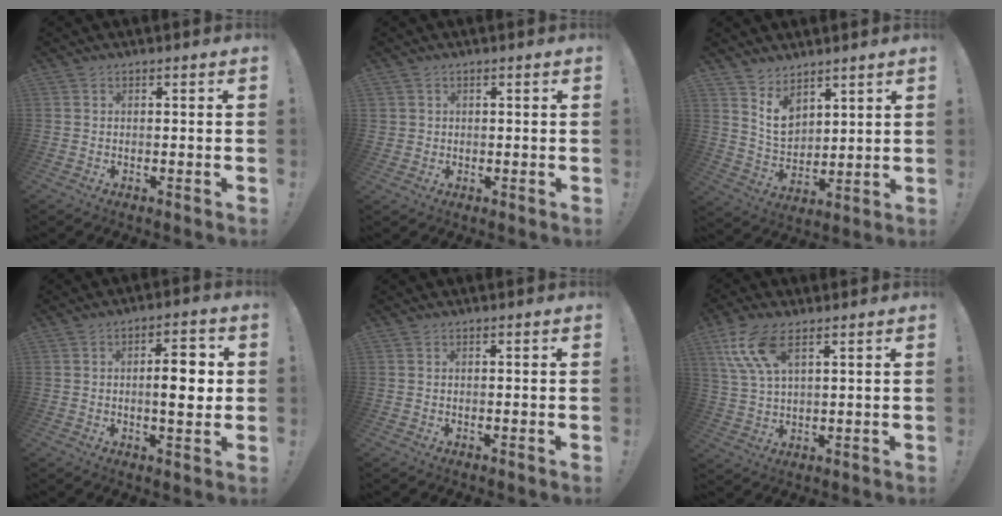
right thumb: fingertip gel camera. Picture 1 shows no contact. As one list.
[{"total": 2.3, "force": [1.0, 2.1, 0.2], "torque": [0.008, -0.007, 0.017]}, {"total": 9.0, "force": [6.1, 5.9, 3.0], "torque": [-0.040, -0.050, 0.118]}, {"total": 8.3, "force": [0.2, 2.8, 7.8], "torque": [-0.109, 0.004, -0.006]}, {"total": 0.0}, {"total": 10.6, "force": [5.7, 4.1, 8.0], "torque": [-0.158, -0.016, 0.108]}]